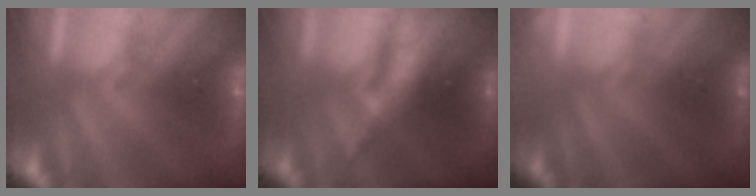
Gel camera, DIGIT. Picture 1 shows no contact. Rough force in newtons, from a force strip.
{"total": 6.4}
{"total": 2.1}